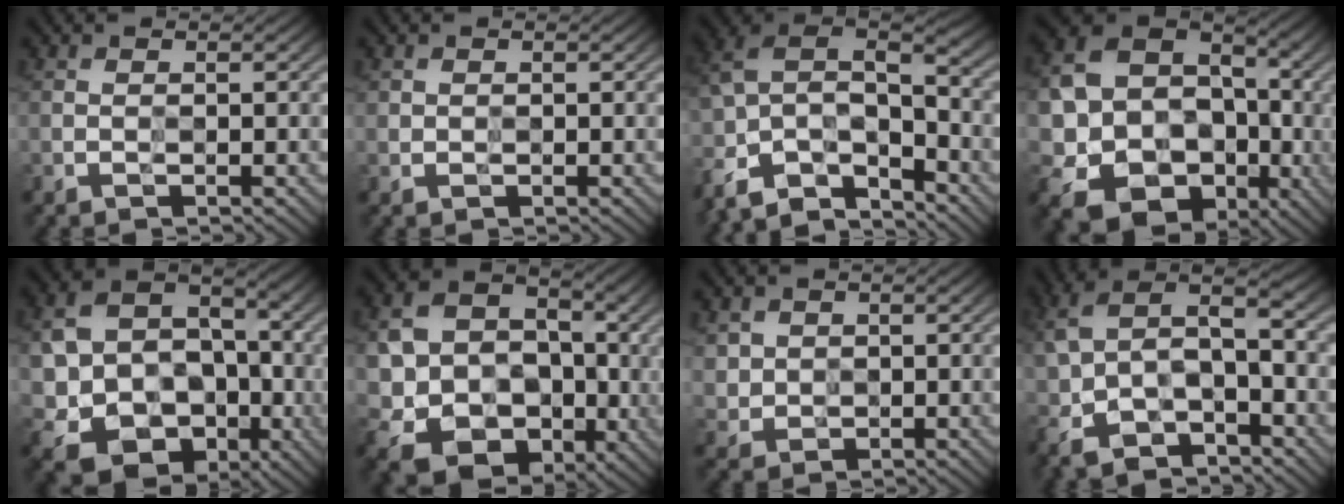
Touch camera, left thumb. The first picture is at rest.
{"total": 0.8, "force": [0.4, 0.8, 0.1], "torque": [-0.002, -0.004, 0.009]}
{"total": 12.0, "force": [-9.0, 4.7, 6.5], "torque": [-0.142, -0.008, -0.166]}
{"total": 17.3, "force": [-3.9, 14.3, 8.9], "torque": [-0.182, -0.035, -0.073]}
{"total": 14.2, "force": [-3.5, 11.5, 7.5], "torque": [-0.154, -0.024, -0.077]}
{"total": 12.4, "force": [-2.0, 10.2, 6.8], "torque": [-0.145, -0.022, -0.051]}
{"total": 2.7, "force": [0.9, 2.5, 0.5], "torque": [-0.022, -0.009, 0.018]}
{"total": 11.5, "force": [-3.8, 6.3, 8.8], "torque": [-0.206, -0.006, -0.068]}